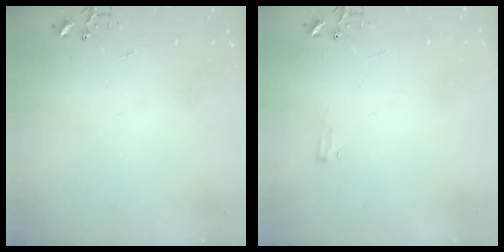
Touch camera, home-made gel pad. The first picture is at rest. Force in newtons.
{"total": 4.1, "press": 4.1, "slide": 0.6}